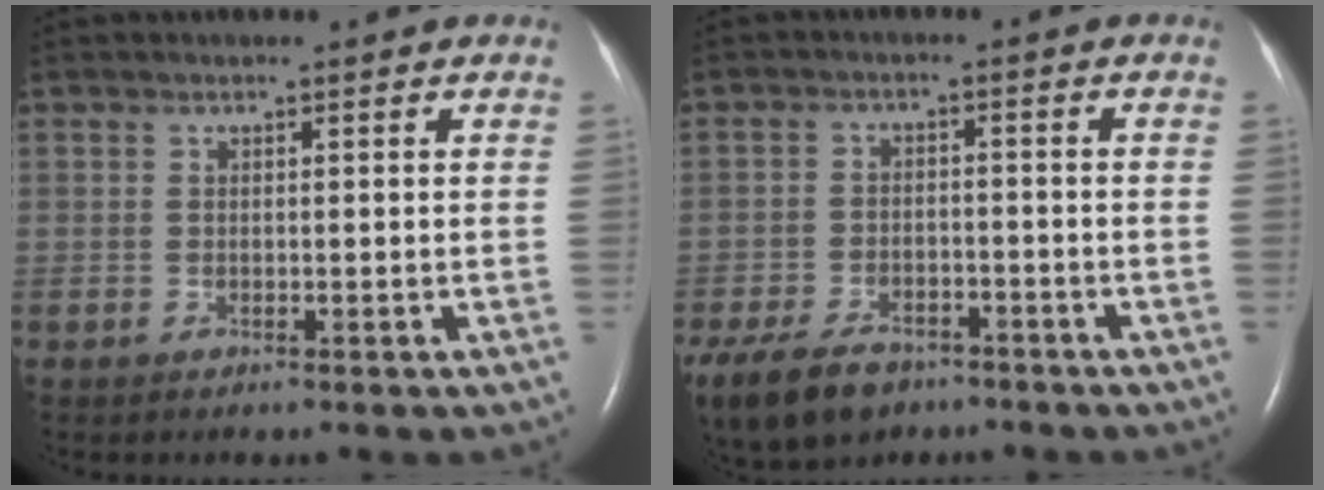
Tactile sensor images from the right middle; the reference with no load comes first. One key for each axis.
{"total": 14.3, "fx": -9.6, "fy": 8.3, "fz": 6.7, "tx": -0.187, "ty": -0.024, "tz": -0.149}